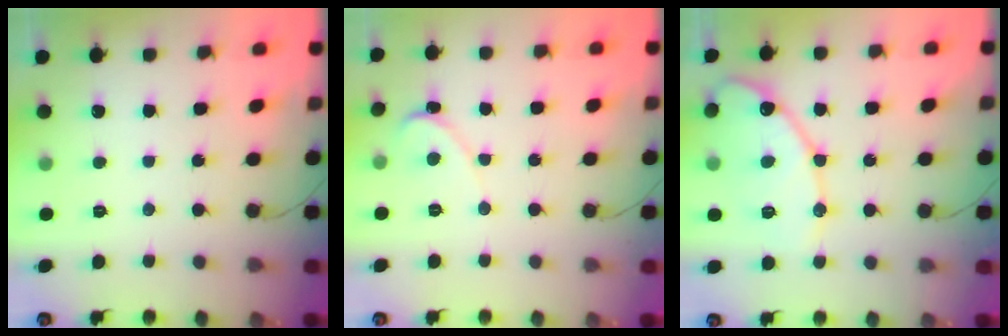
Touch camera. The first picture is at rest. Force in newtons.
{"total": 1.7, "press": 1.7, "slide": 0.2}
{"total": 14.7, "press": 14.6, "slide": 1.0}